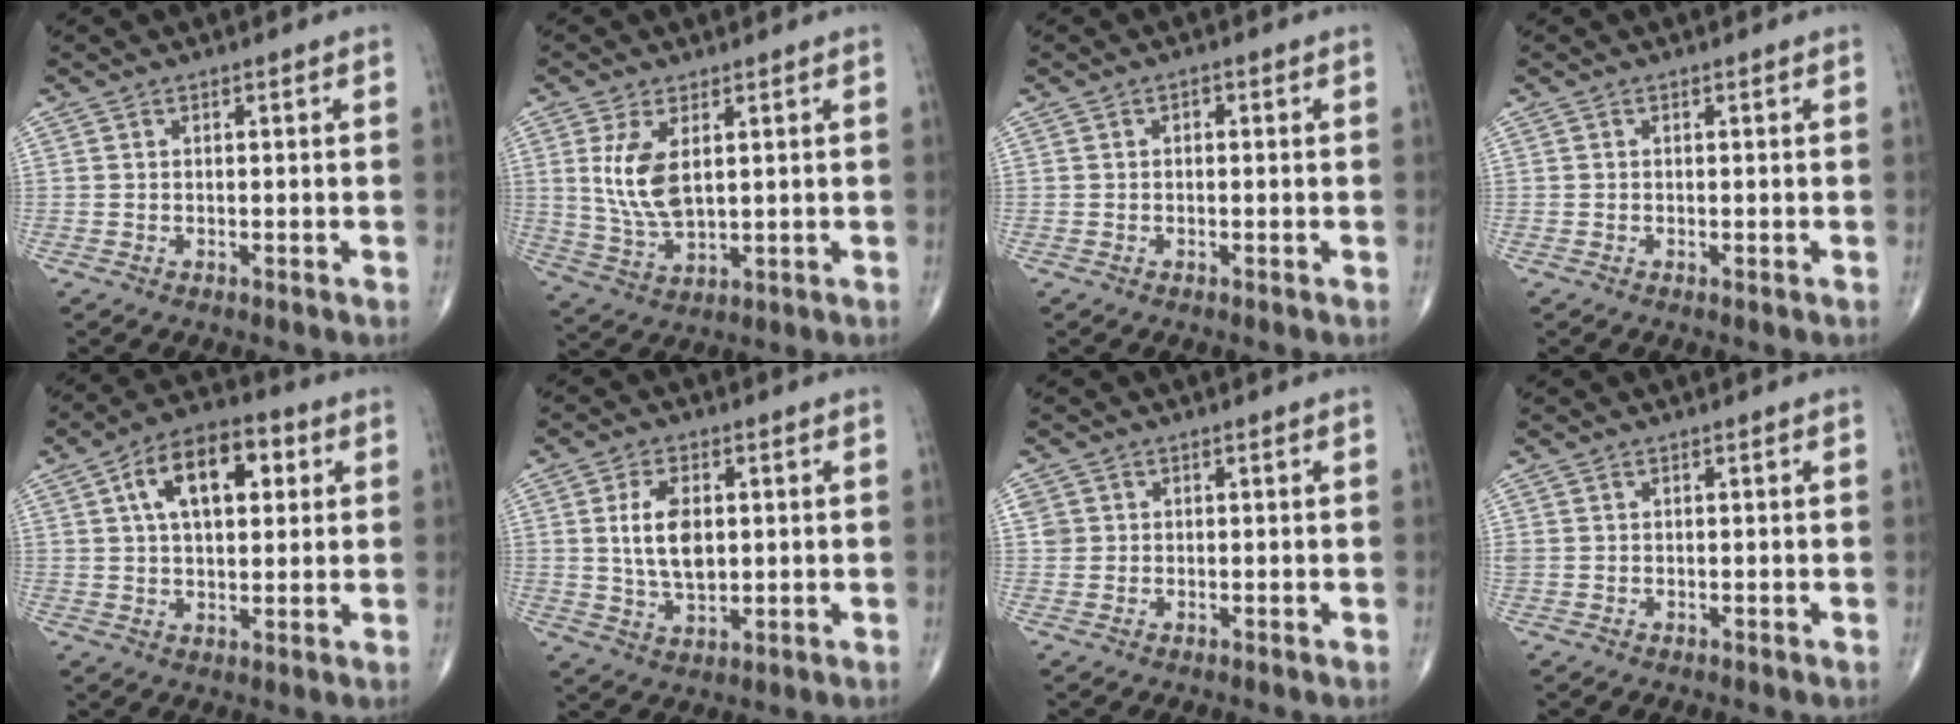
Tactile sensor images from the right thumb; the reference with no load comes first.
{"total": 8.9, "force": [2.2, 4.3, 7.4], "torque": [-0.147, -0.015, 0.056]}
{"total": 1.0, "force": [0.1, 0.7, 0.7], "torque": [-0.008, 0.004, -0.001]}
{"total": 0.0}
{"total": 14.7, "force": [4.5, 7.8, 11.6], "torque": [-0.171, 0.012, 0.068]}
{"total": 8.5, "force": [1.1, 4.8, 7.0], "torque": [-0.123, -0.010, 0.026]}
{"total": 2.1, "force": [0.5, 1.9, 0.5], "torque": [0.002, 0.000, 0.011]}
{"total": 0.6, "force": [0.4, 0.4, 0.2], "torque": [-0.002, 0.003, 0.007]}